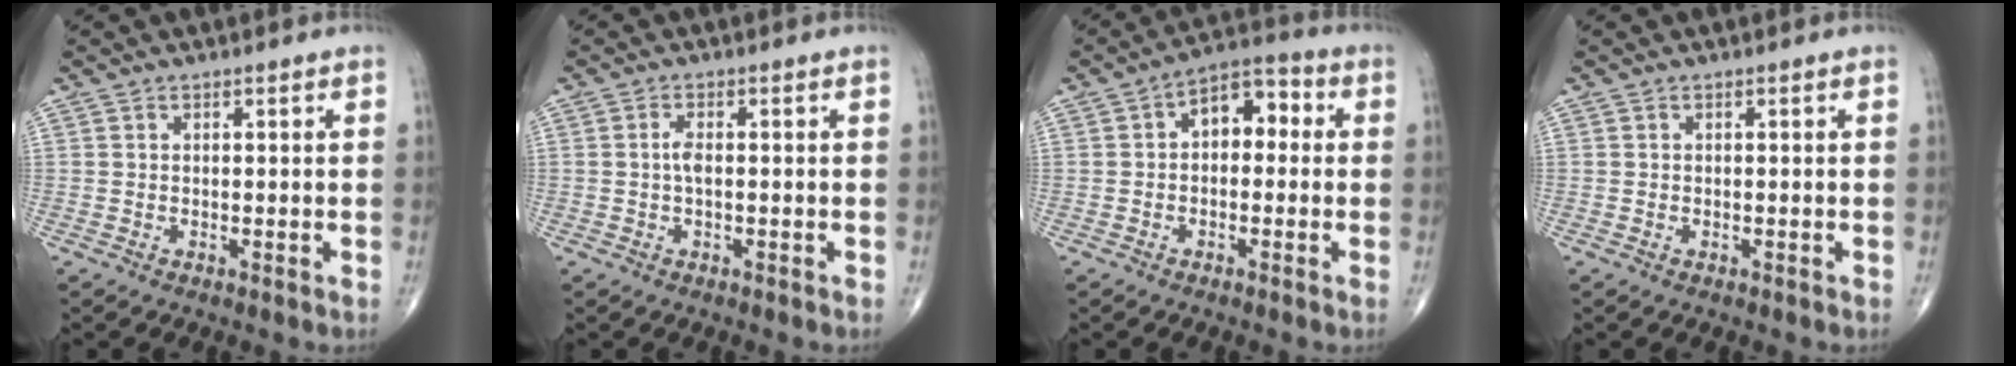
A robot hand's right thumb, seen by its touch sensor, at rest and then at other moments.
{"total": 1.8, "force": [-0.1, 0.6, 1.6], "torque": [-0.035, 0.001, -0.003]}
{"total": 8.0, "force": [0.7, 5.1, 6.1], "torque": [-0.057, 0.031, -0.004]}
{"total": 0.0}